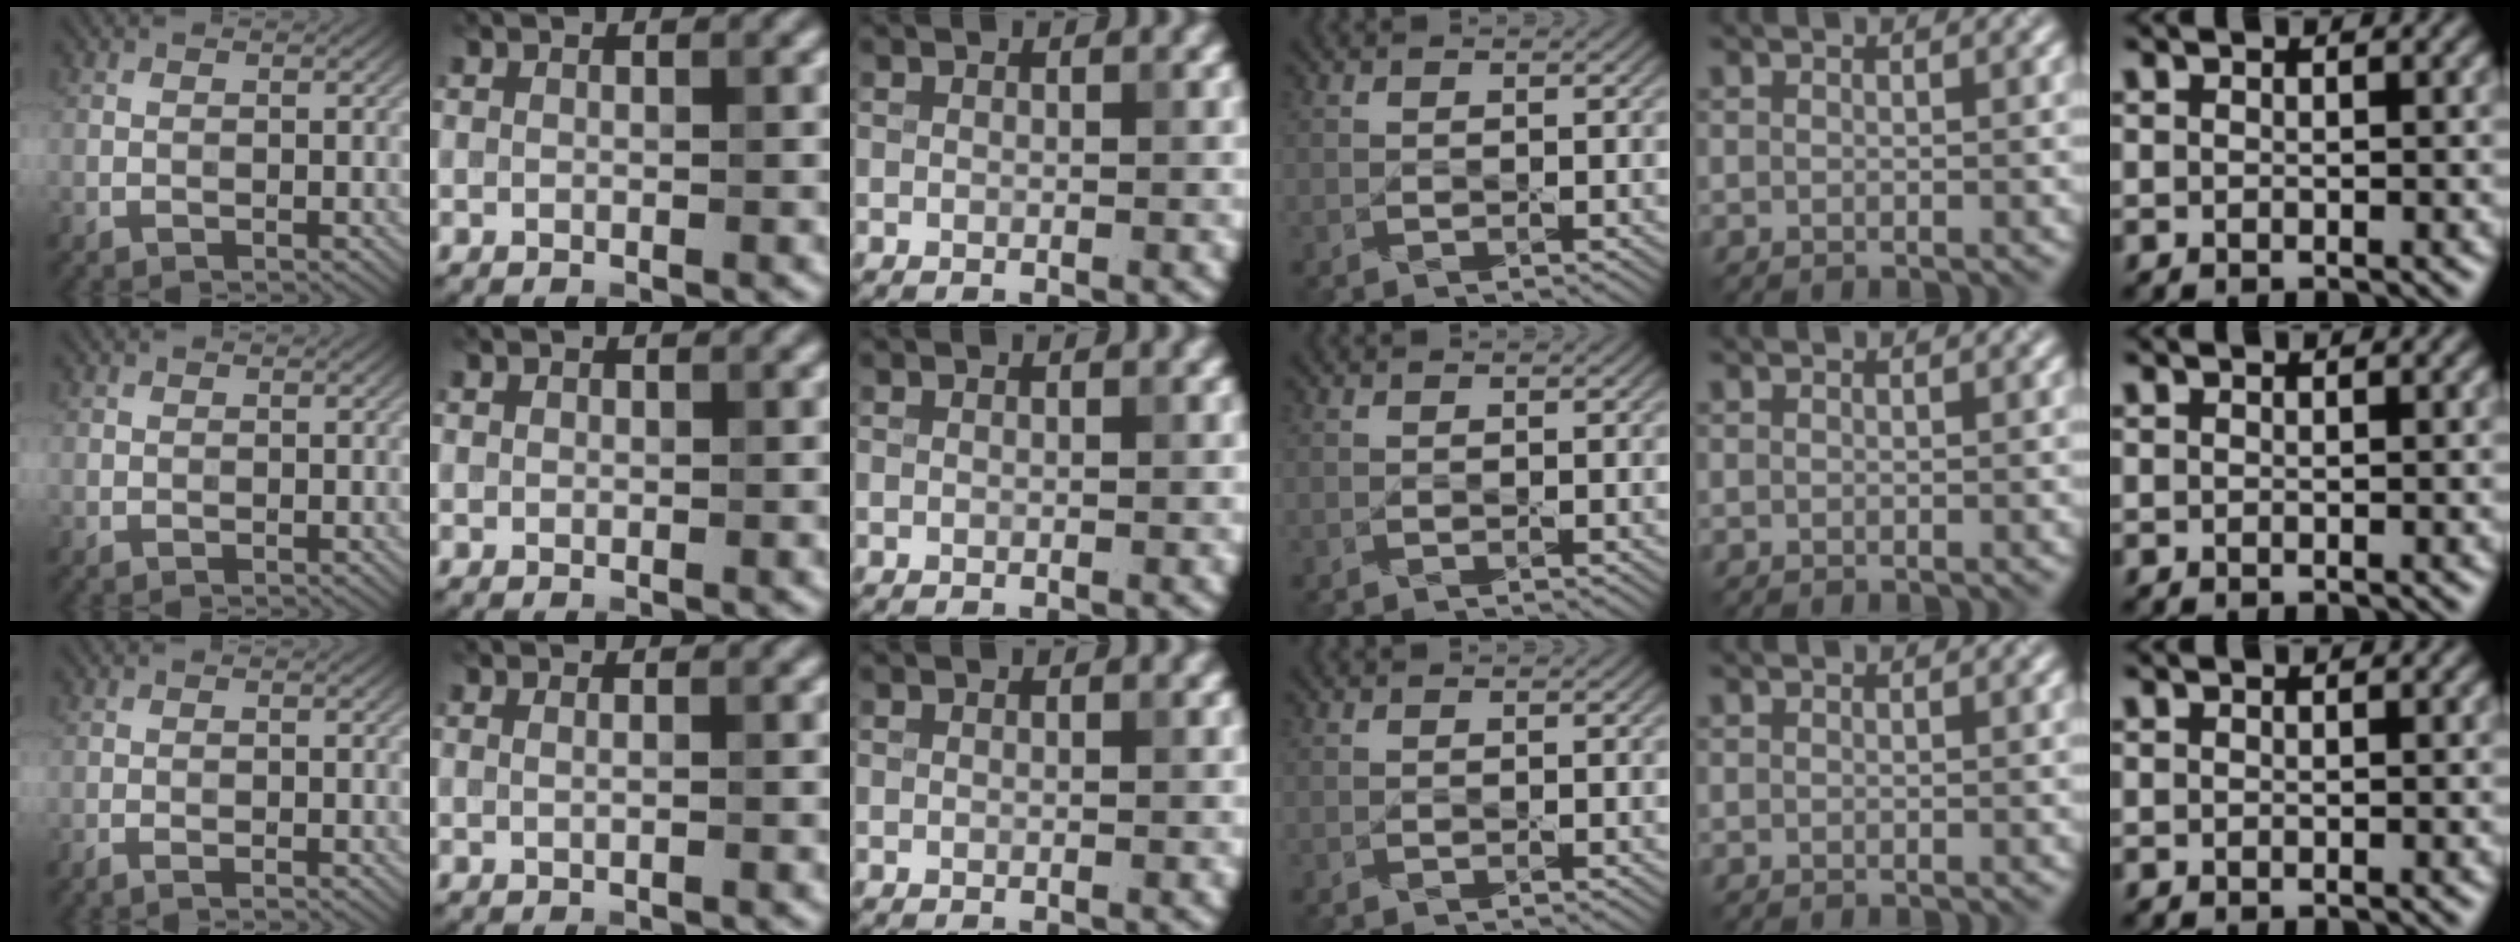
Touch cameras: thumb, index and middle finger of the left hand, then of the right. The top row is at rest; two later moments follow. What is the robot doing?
{"motion": "wipe", "object": "whiteboard"}